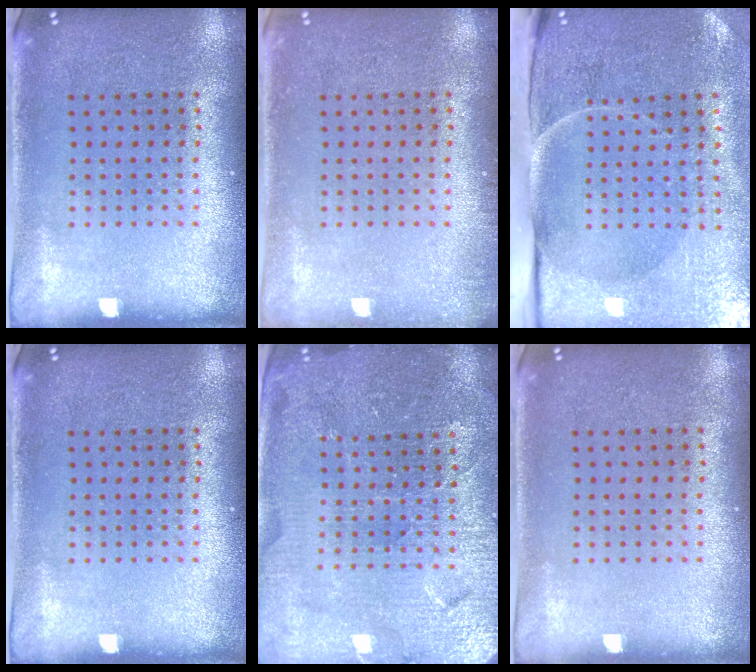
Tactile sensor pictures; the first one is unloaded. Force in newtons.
{"total": 0.8, "press": 0.8, "slide": 0.0}
{"total": 4.9, "press": 3.9, "slide": 3.0}
{"total": 0.0}
{"total": 4.3, "press": 4.1, "slide": 1.2}
{"total": 0.0}